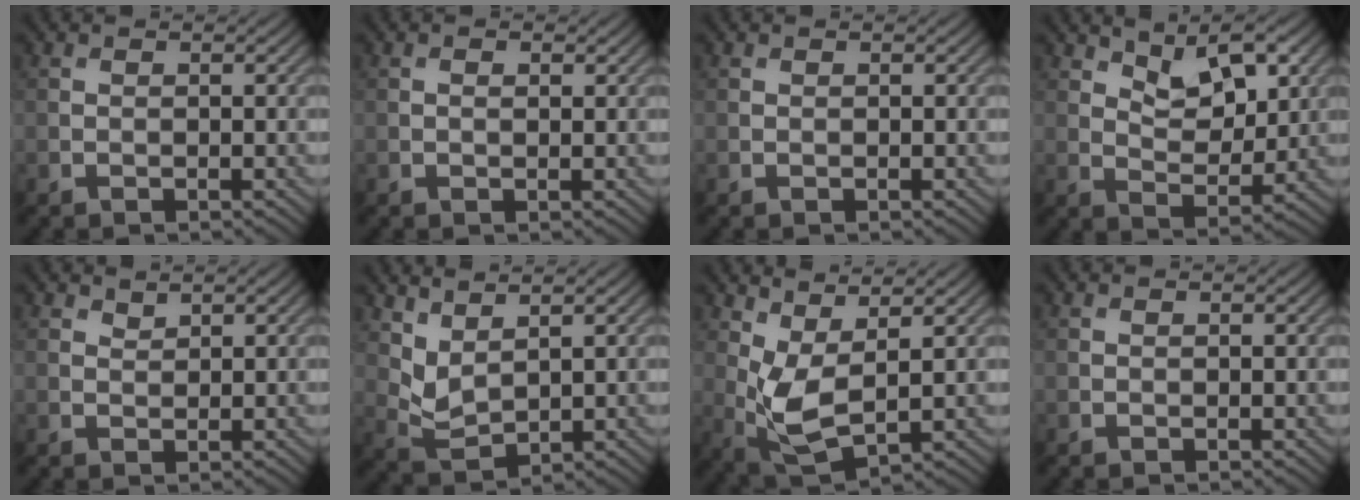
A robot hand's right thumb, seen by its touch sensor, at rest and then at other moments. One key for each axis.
{"total": 0.9, "fx": 0.2, "fy": 0.5, "fz": 0.7, "tx": -0.011, "ty": -0.001, "tz": 0.004}
{"total": 0.0}
{"total": 6.9, "fx": 4.1, "fy": 3.3, "fz": 4.6, "tx": -0.078, "ty": -0.010, "tz": 0.073}
{"total": 1.0, "fx": 0.9, "fy": 0.4, "fz": 0.3, "tx": -0.009, "ty": -0.002, "tz": 0.021}
{"total": 3.8, "fx": 2.5, "fy": 1.7, "fz": 2.3, "tx": -0.065, "ty": -0.007, "tz": 0.059}
{"total": 6.2, "fx": 1.8, "fy": 2.6, "fz": 5.3, "tx": -0.135, "ty": -0.001, "tz": 0.036}
{"total": 0.0}